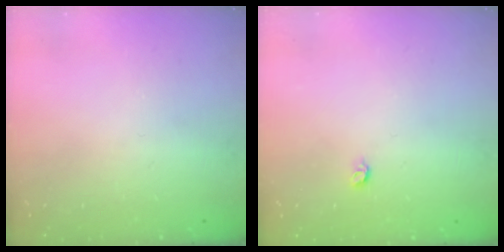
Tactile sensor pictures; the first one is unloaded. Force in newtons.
{"total": 3.3, "press": 3.3, "slide": 0.7}